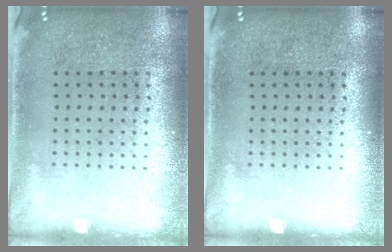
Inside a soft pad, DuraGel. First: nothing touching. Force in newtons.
{"total": 0.0}